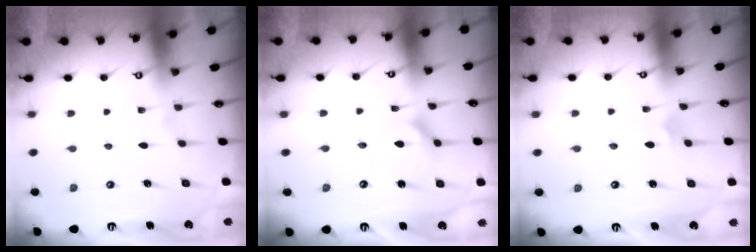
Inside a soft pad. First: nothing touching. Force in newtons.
{"total": 8.4, "press": 8.3, "slide": 0.9}
{"total": 3.2, "press": 3.2, "slide": 0.3}